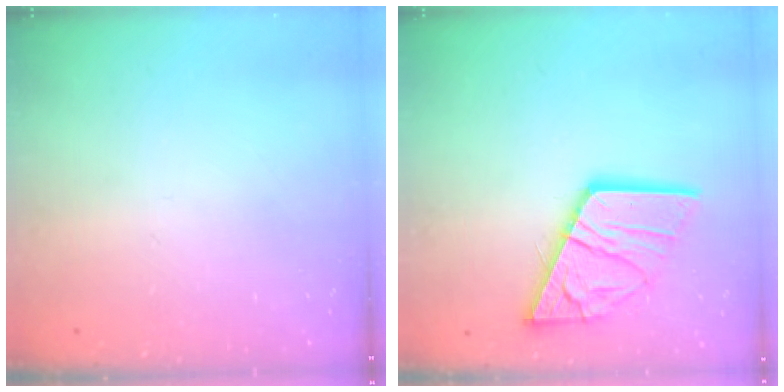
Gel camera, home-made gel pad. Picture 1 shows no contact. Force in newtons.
{"total": 19.5, "press": 19.4, "slide": 1.9}